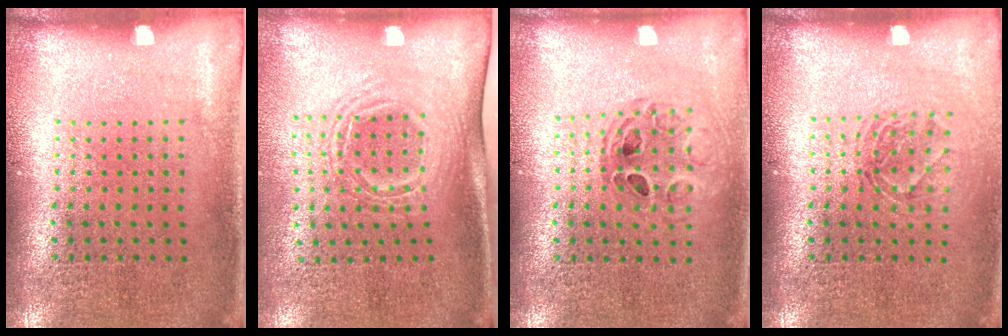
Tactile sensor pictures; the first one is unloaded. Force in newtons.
{"total": 1.7, "press": 1.2, "slide": 1.2}
{"total": 0.8, "press": 0.8, "slide": 0.1}
{"total": 1.3, "press": 1.1, "slide": 0.7}